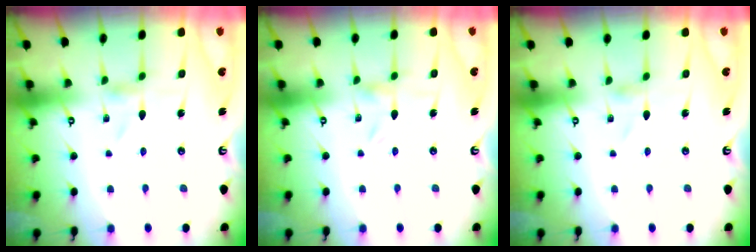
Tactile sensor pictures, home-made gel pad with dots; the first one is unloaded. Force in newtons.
{"total": 0.0}
{"total": 0.8, "press": 0.8, "slide": 0.1}